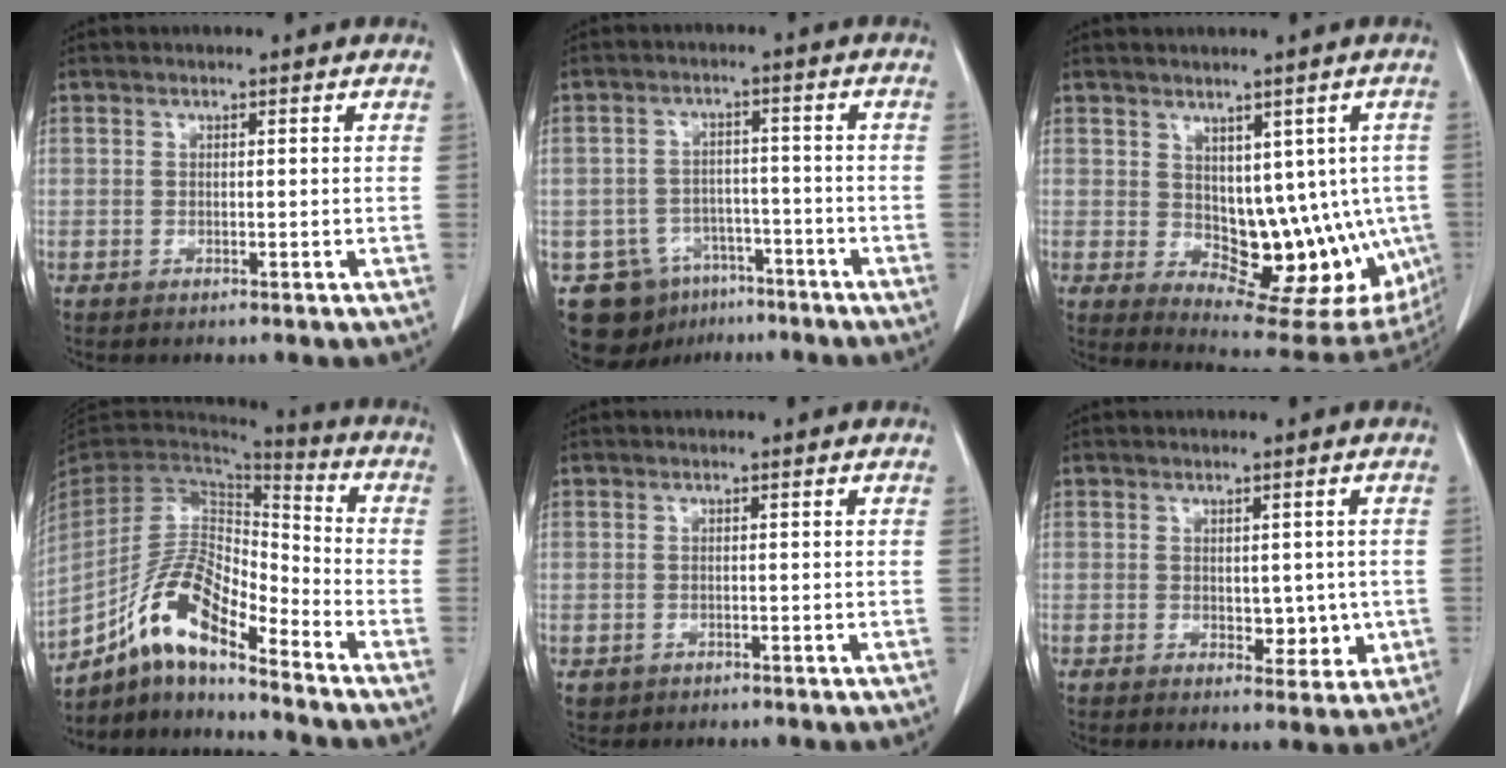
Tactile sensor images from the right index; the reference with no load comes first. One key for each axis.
{"total": 8.3, "fx": -4.9, "fy": 6.5, "fz": 1.3, "tx": -0.024, "ty": 0.017, "tz": -0.066}
{"total": 13.3, "fx": -0.6, "fy": 7.9, "fz": 10.7, "tx": -0.108, "ty": 0.001, "tz": 0.013}
{"total": 13.9, "fx": -9.2, "fy": 3.6, "fz": 9.7, "tx": -0.196, "ty": 0.019, "tz": -0.170}
{"total": 1.2, "fx": -0.6, "fy": 1.1, "fz": 0.1, "tx": -0.008, "ty": 0.003, "tz": -0.005}
{"total": 4.3, "fx": -0.2, "fy": 2.7, "fz": 3.3, "tx": -0.031, "ty": -0.004, "tz": 0.007}